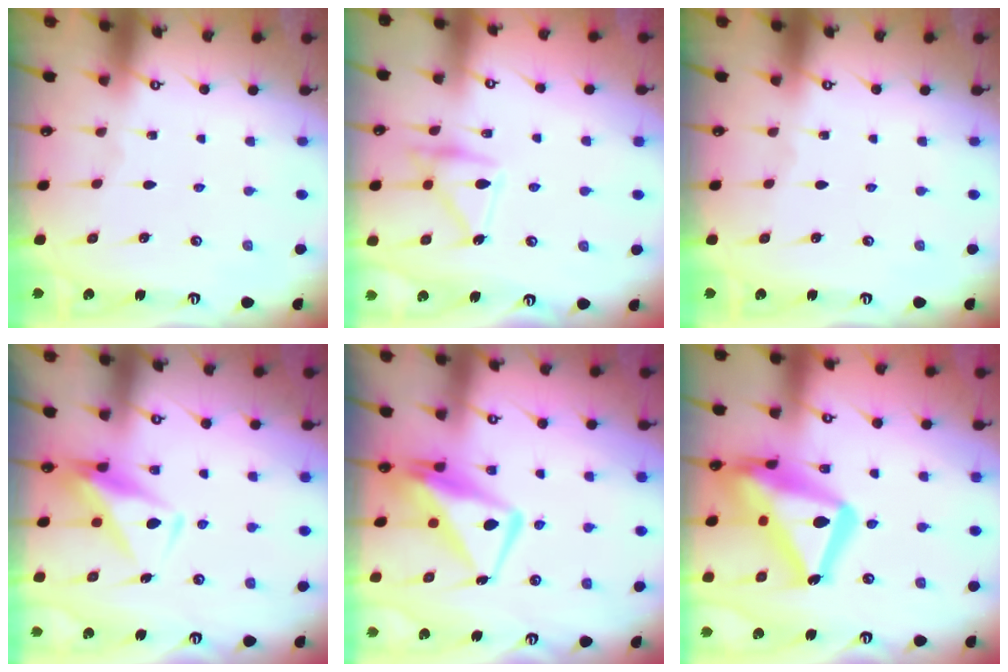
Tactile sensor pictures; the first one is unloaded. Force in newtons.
{"total": 16.1, "press": 16.0, "slide": 1.1}
{"total": 0.0}
{"total": 8.8, "press": 8.7, "slide": 0.9}
{"total": 11.9, "press": 11.8, "slide": 1.5}
{"total": 21.2, "press": 21.1, "slide": 2.1}